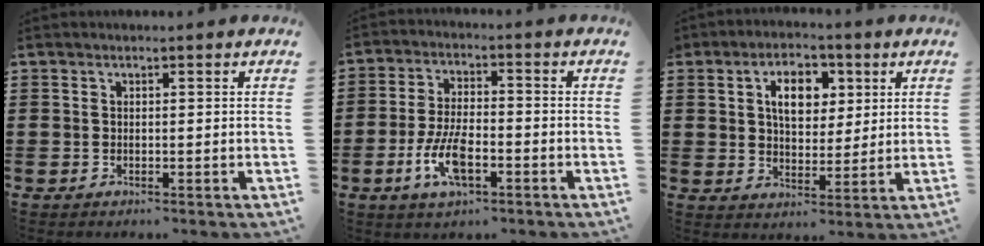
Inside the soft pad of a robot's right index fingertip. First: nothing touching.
{"total": 7.6, "force": [-3.0, 3.1, 6.2], "torque": [-0.143, -0.008, -0.058]}
{"total": 6.7, "force": [2.7, 4.6, 4.1], "torque": [-0.076, 0.011, 0.041]}